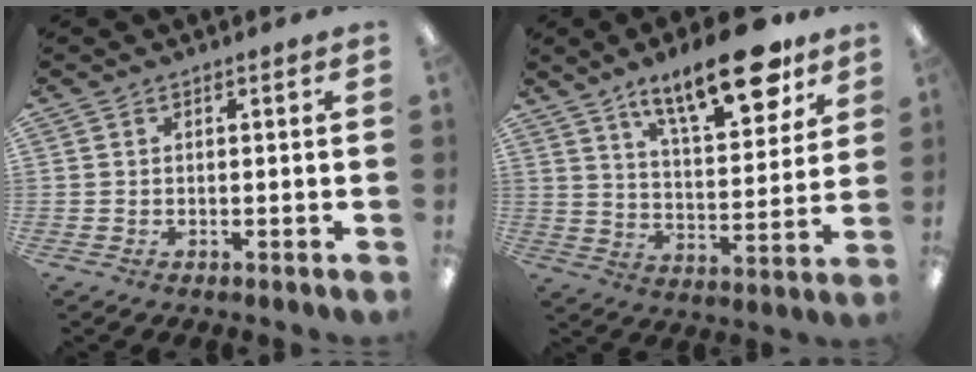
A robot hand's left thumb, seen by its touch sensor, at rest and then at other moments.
{"total": 19.3, "force": [13.2, 6.6, 12.4], "torque": [-0.179, -0.072, 0.211]}